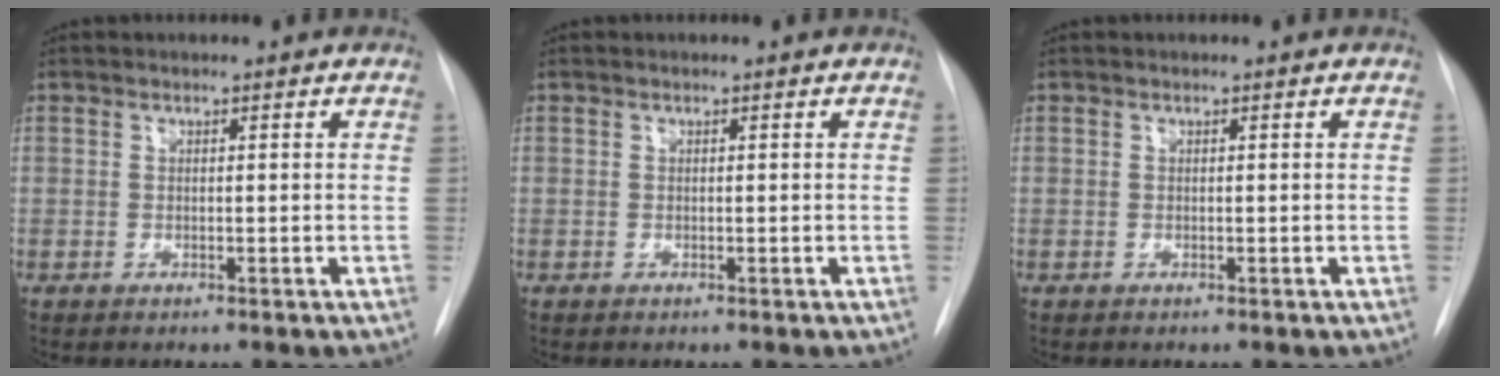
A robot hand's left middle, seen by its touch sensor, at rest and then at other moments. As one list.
[{"total": 0.0}, {"total": 0.0}]